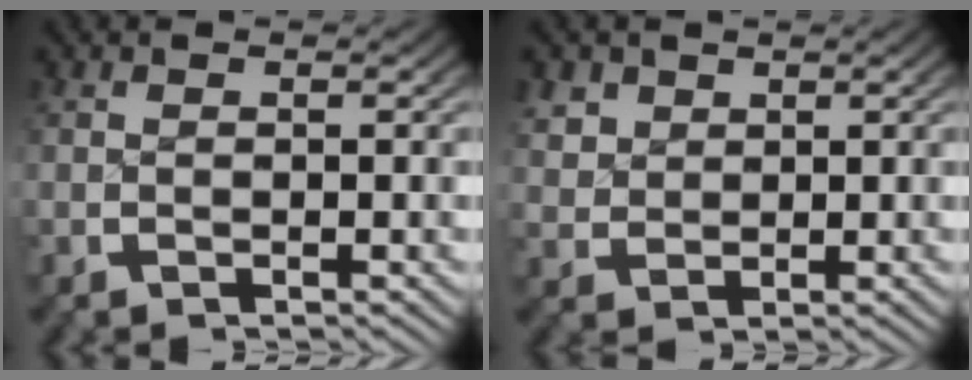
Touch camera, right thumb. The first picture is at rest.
{"total": 2.8, "force": [1.6, 2.0, 1.1], "torque": [-0.028, -0.008, 0.040]}